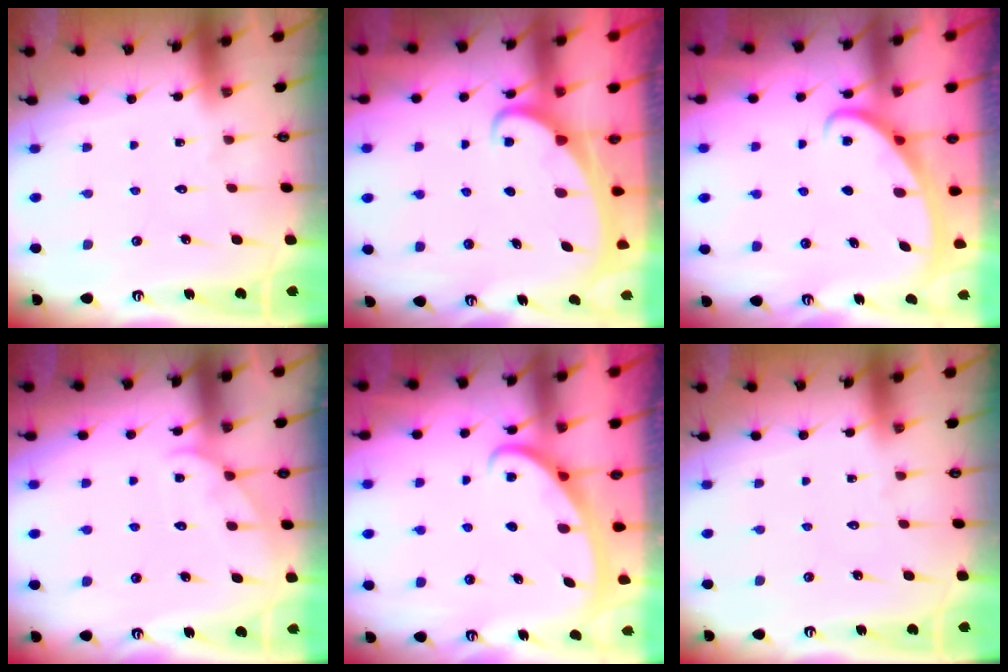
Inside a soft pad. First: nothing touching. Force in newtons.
{"total": 1.9, "press": 1.9, "slide": 0.2}
{"total": 2.7, "press": 2.7, "slide": 0.4}
{"total": 4.2, "press": 4.1, "slide": 0.5}
{"total": 2.7, "press": 2.7, "slide": 0.4}
{"total": 0.0}